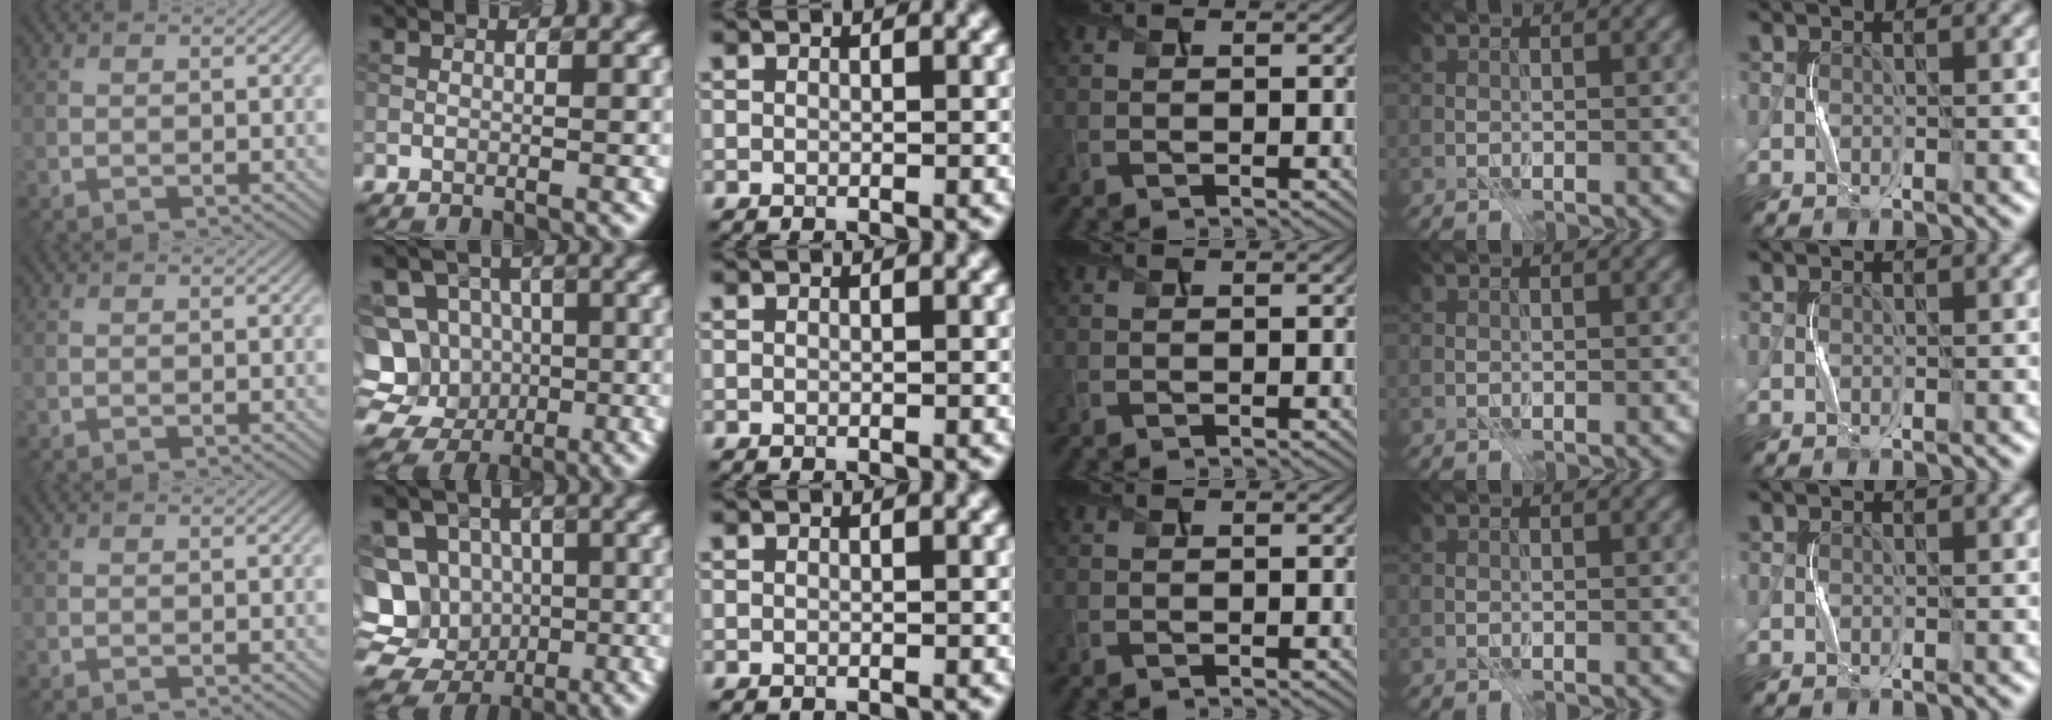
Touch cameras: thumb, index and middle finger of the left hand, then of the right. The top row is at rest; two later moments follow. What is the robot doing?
{"motion": "press", "object": "toy piano key"}